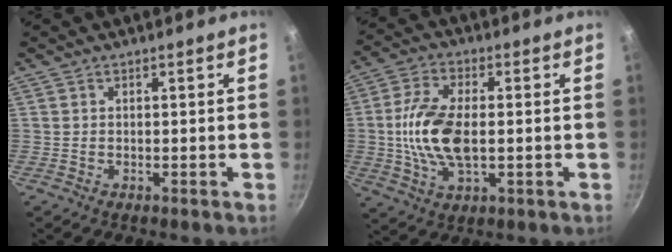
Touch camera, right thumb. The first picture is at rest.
{"total": 12.1, "force": [-0.3, 6.2, 10.4], "torque": [-0.204, 0.011, -0.012]}